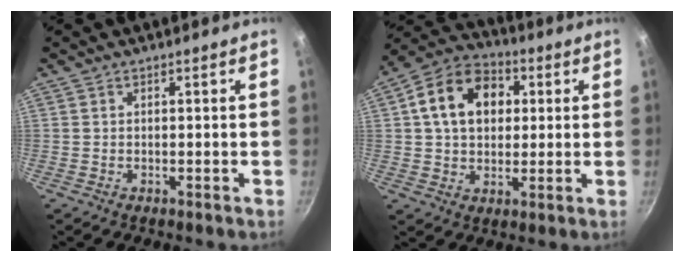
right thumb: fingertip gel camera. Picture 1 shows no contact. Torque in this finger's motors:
{"motor_torque": [-0.25, 2.23, 0.35, -0.22, 0.11]}